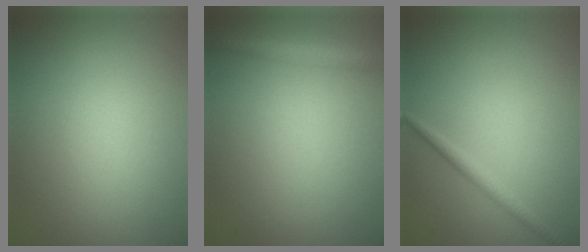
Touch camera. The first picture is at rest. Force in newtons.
{"total": 2.2, "press": 2.2, "slide": 0.1}
{"total": 1.5, "press": 1.5, "slide": 0.1}